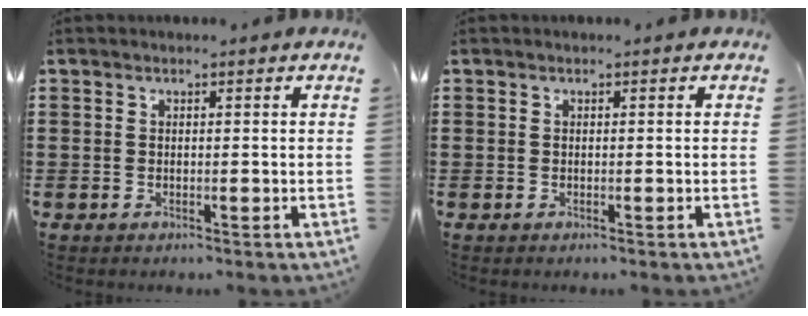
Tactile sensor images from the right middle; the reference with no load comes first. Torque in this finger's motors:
{"motor_torque": [0.07, -0.06, -0.02, -0.01]}